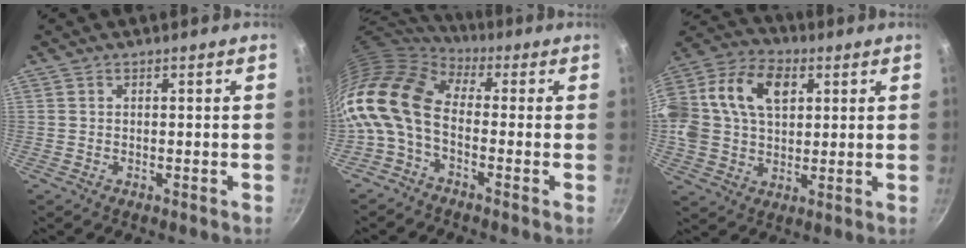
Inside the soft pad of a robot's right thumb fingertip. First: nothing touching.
{"total": 13.0, "force": [-1.8, 8.0, 10.1], "torque": [-0.189, 0.026, -0.057]}
{"total": 22.2, "force": [5.7, 15.5, 14.8], "torque": [-0.303, 0.027, 0.092]}